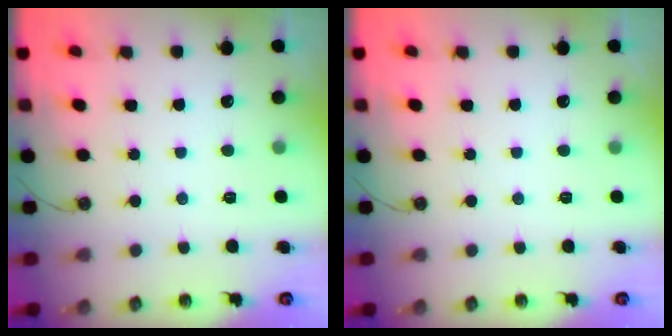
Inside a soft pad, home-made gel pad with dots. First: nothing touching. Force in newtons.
{"total": 0.0}